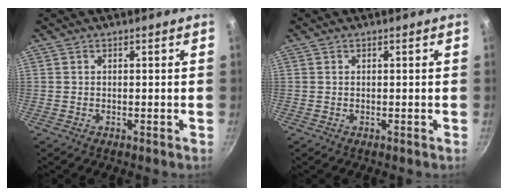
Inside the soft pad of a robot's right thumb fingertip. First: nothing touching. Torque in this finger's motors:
{"motor_torque": [-0.04, 0.24, 0.24, -0.13, -0.02]}